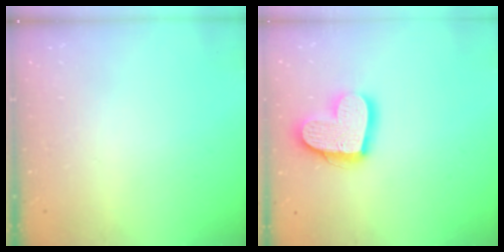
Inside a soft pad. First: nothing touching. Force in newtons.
{"total": 17.7, "press": 17.7, "slide": 1.5}